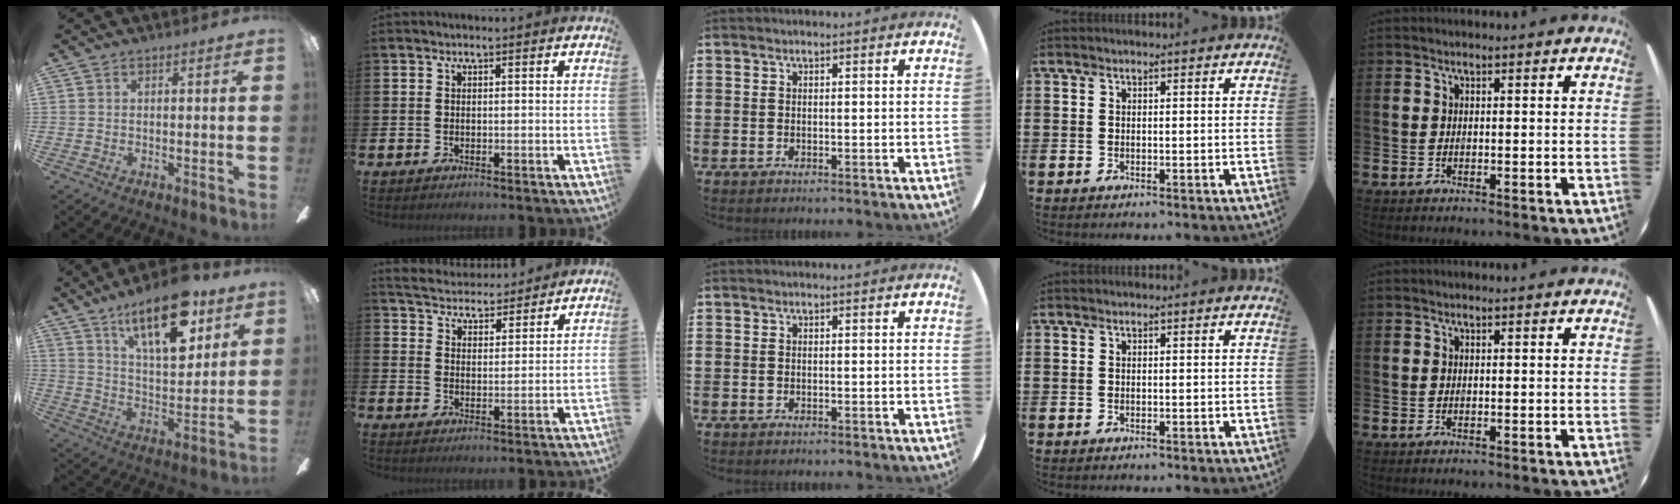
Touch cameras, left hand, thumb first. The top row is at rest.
{"thumb": {"total": 19.4, "force": [11.9, 8.1, 13.0], "torque": [-0.206, -0.049, 0.195]}, "index": {"total": 4.9, "force": [4.9, 1.0, -0.1], "torque": [-0.024, -0.031, 0.088]}}